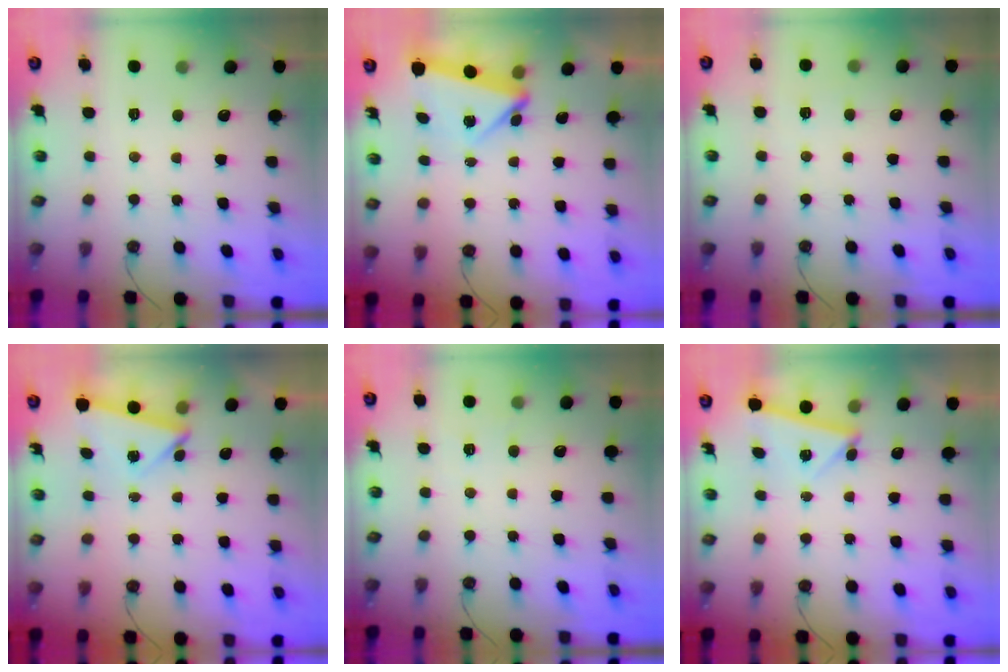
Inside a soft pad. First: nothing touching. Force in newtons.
{"total": 5.9, "press": 5.6, "slide": 1.8}
{"total": 2.1, "press": 2.1, "slide": 0.4}
{"total": 3.9, "press": 3.5, "slide": 1.7}
{"total": 2.9, "press": 2.9, "slide": 0.2}
{"total": 4.1, "press": 4.0, "slide": 0.9}